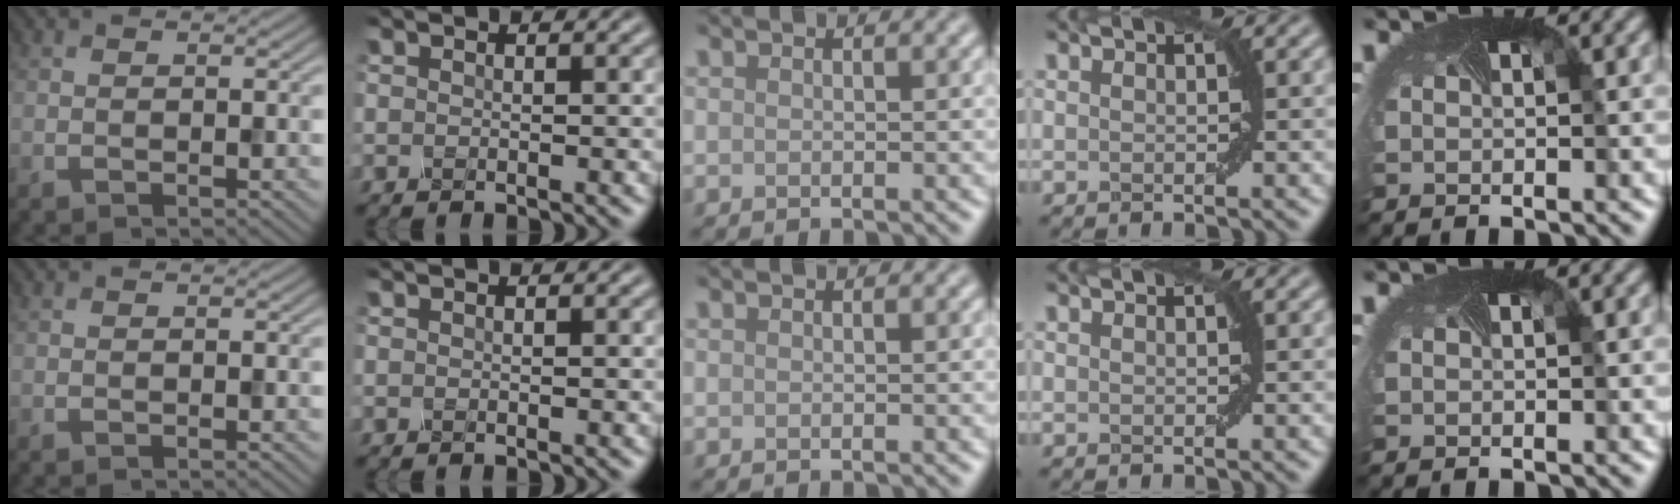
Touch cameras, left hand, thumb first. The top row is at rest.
{}